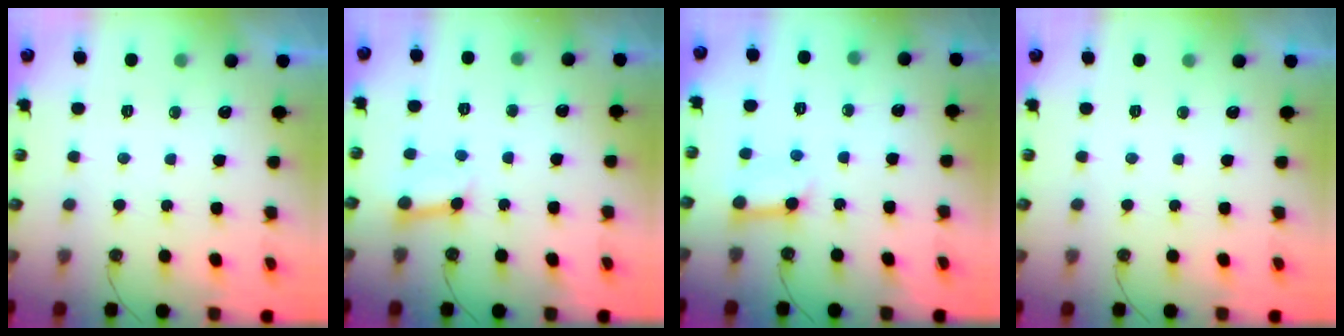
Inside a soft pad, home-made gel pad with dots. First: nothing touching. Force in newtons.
{"total": 4.6, "press": 4.6, "slide": 0.6}
{"total": 8.6, "press": 8.5, "slide": 1.0}
{"total": 0.0}